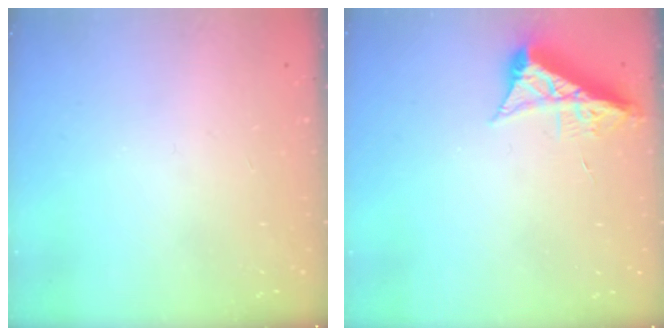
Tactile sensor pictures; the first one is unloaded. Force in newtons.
{"total": 7.7, "press": 7.6, "slide": 1.0}